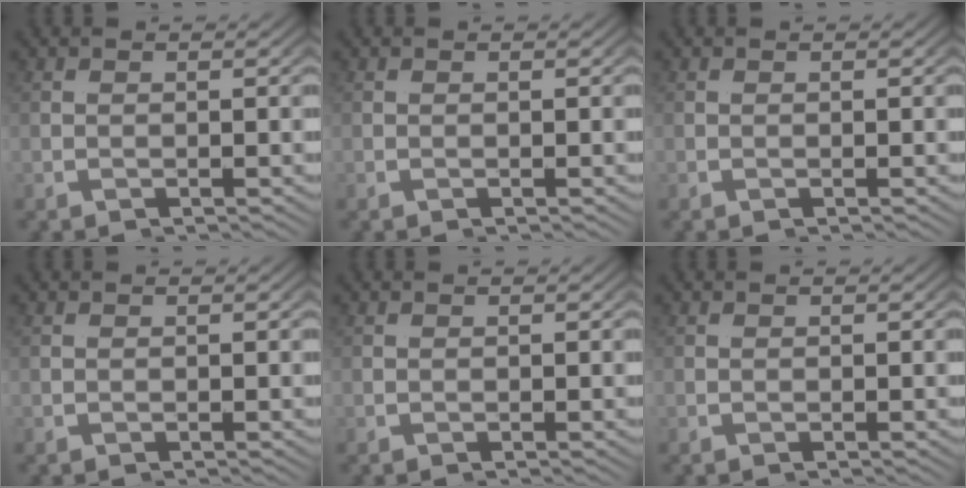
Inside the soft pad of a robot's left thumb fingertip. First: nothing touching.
{"total": 0.0}
{"total": 0.0}
{"total": 0.0}
{"total": 0.0}
{"total": 0.0}